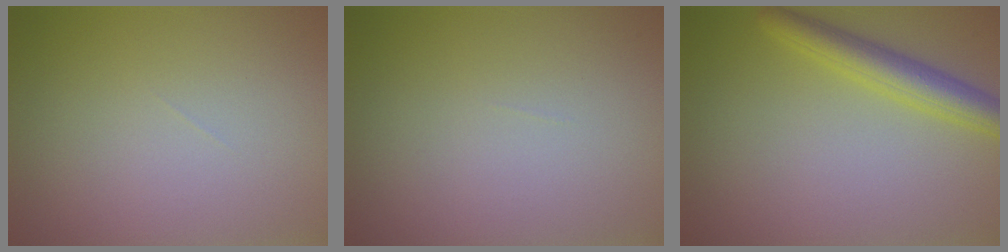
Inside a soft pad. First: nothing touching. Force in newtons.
{"total": 0.0}
{"total": 3.9, "press": 3.9, "slide": 0.2}